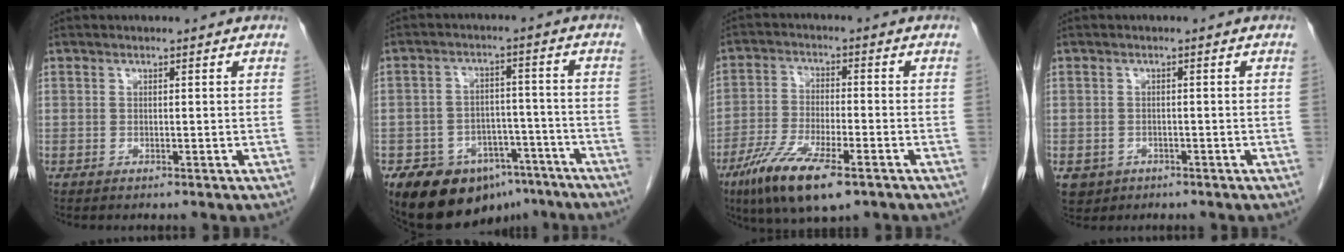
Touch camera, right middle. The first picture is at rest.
{"total": 13.4, "force": [-9.1, 7.9, 5.9], "torque": [-0.081, 0.028, -0.133]}
{"total": 11.7, "force": [-7.0, 2.6, 9.0], "torque": [-0.176, -0.025, -0.120]}
{"total": 3.9, "force": [-2.0, 3.2, 0.8], "torque": [-0.016, 0.000, -0.028]}